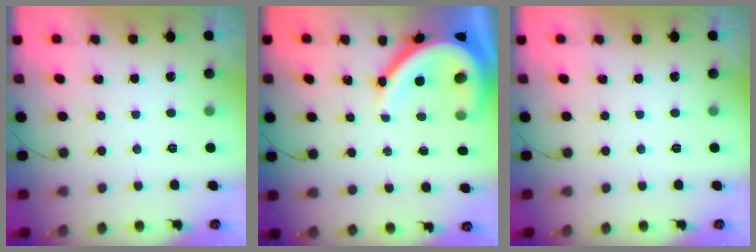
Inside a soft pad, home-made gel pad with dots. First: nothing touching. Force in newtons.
{"total": 14.8, "press": 14.8, "slide": 1.6}
{"total": 0.0}